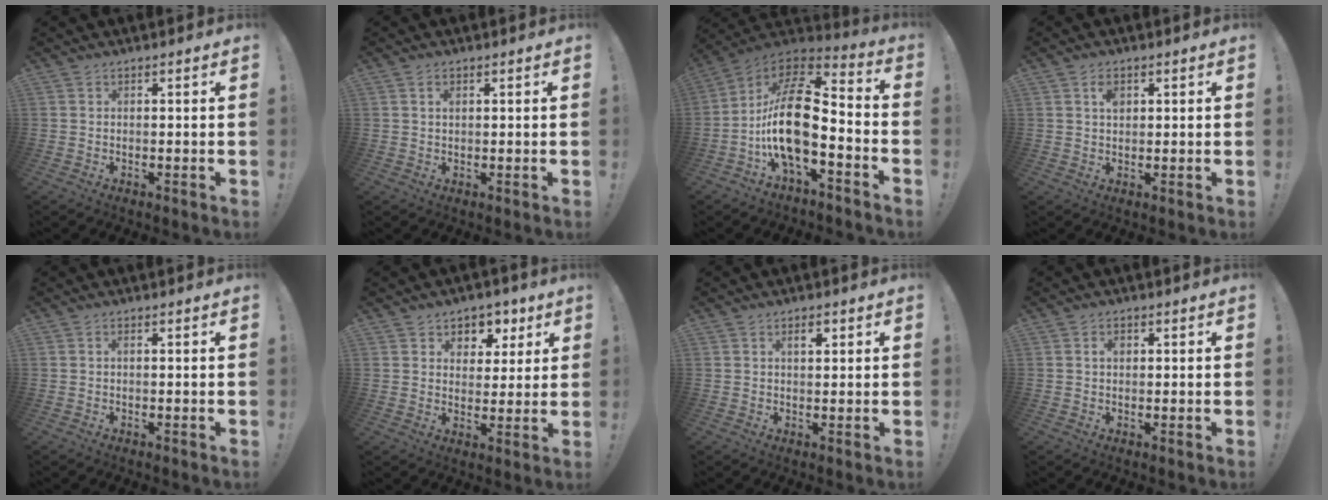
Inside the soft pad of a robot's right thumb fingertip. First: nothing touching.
{"total": 1.2, "force": [0.6, 0.7, 0.8], "torque": [-0.014, 0.000, 0.009]}
{"total": 19.3, "force": [-3.9, 8.6, 16.8], "torque": [-0.328, 0.024, -0.067]}
{"total": 3.1, "force": [1.1, 2.1, 2.0], "torque": [-0.023, -0.004, 0.016]}
{"total": 0.8, "force": [-0.1, 0.1, 0.8], "torque": [-0.023, 0.005, 0.000]}
{"total": 6.3, "force": [3.1, 5.4, 1.1], "torque": [0.001, -0.027, 0.058]}
{"total": 2.7, "force": [1.3, 1.2, 2.0], "torque": [-0.022, -0.004, 0.017]}
{"total": 1.7, "force": [0.5, 1.2, 1.2], "torque": [-0.017, 0.001, 0.007]}